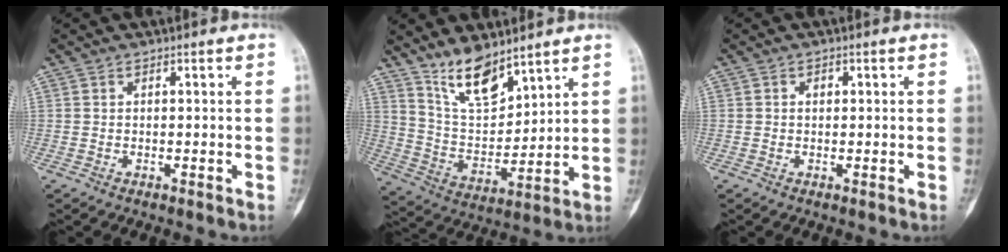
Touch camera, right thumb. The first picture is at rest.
{"total": 11.0, "force": [8.5, 4.1, 5.6], "torque": [-0.085, -0.065, 0.178]}
{"total": 1.0, "force": [0.2, 0.8, 0.6], "torque": [-0.006, 0.003, 0.002]}